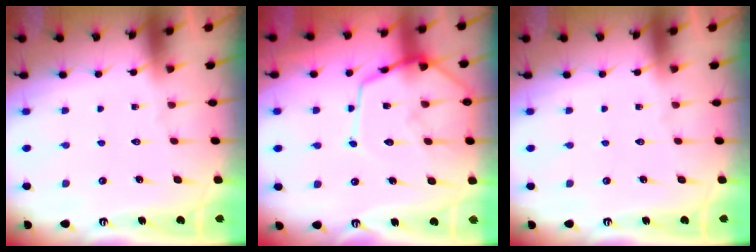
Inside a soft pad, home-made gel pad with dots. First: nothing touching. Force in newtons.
{"total": 13.0, "press": 13.0, "slide": 1.3}
{"total": 0.0}